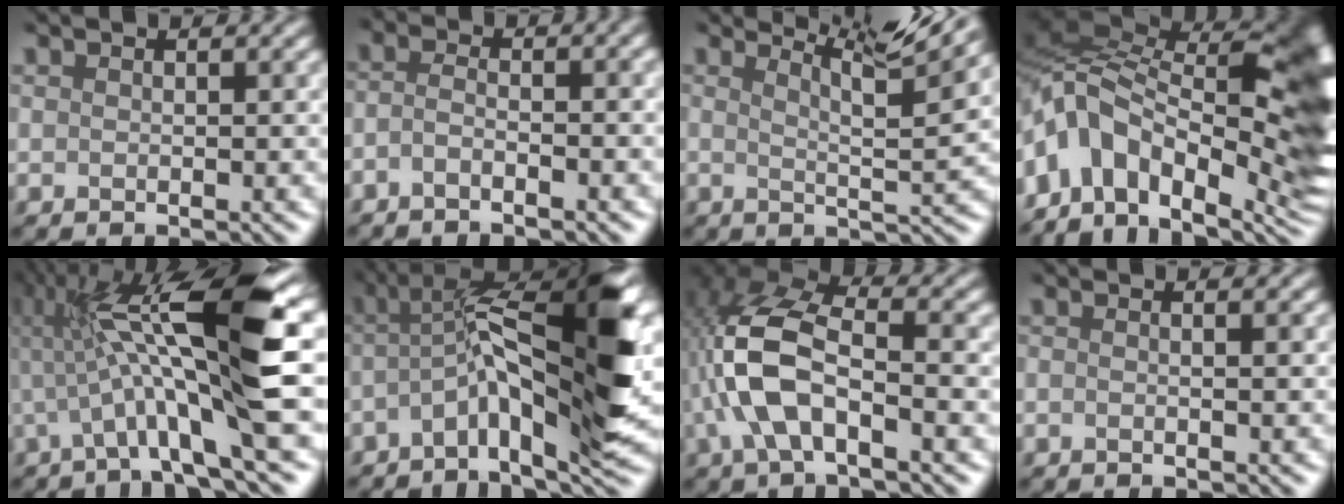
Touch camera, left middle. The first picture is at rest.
{"total": 2.1, "force": [-1.8, 0.2, 1.1], "torque": [-0.031, 0.002, -0.039]}
{"total": 6.4, "force": [4.6, 0.4, 4.4], "torque": [-0.069, 0.014, 0.050]}
{"total": 15.2, "force": [1.0, 8.6, 12.5], "torque": [-0.217, 0.023, 0.022]}
{"total": 12.5, "force": [1.9, 2.1, 12.2], "torque": [-0.219, 0.016, 0.036]}
{"total": 10.9, "force": [-1.0, 2.4, 10.6], "torque": [-0.172, 0.027, -0.019]}
{"total": 6.9, "force": [-1.4, 3.3, 5.9], "torque": [-0.153, 0.014, -0.028]}
{"total": 0.9, "force": [-0.3, 0.5, 0.7], "torque": [0.002, -0.003, -0.019]}